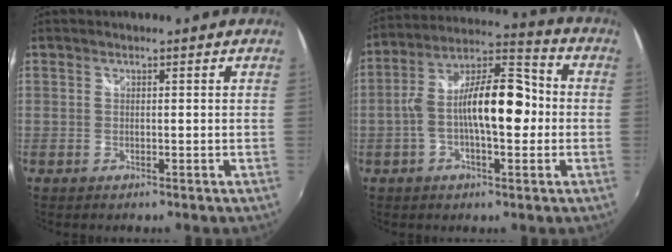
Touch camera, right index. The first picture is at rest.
{"total": 13.7, "force": [-1.2, 5.2, 12.6], "torque": [-0.226, 0.026, -0.026]}